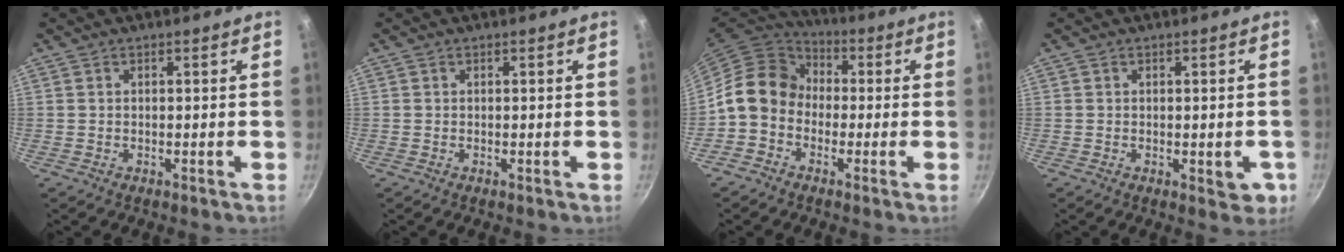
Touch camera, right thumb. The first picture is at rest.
{"total": 0.0}
{"total": 11.2, "force": [-1.1, 9.4, 6.1], "torque": [-0.071, 0.035, -0.045]}
{"total": 4.2, "force": [-1.0, 2.1, 3.4], "torque": [-0.027, -0.002, -0.012]}